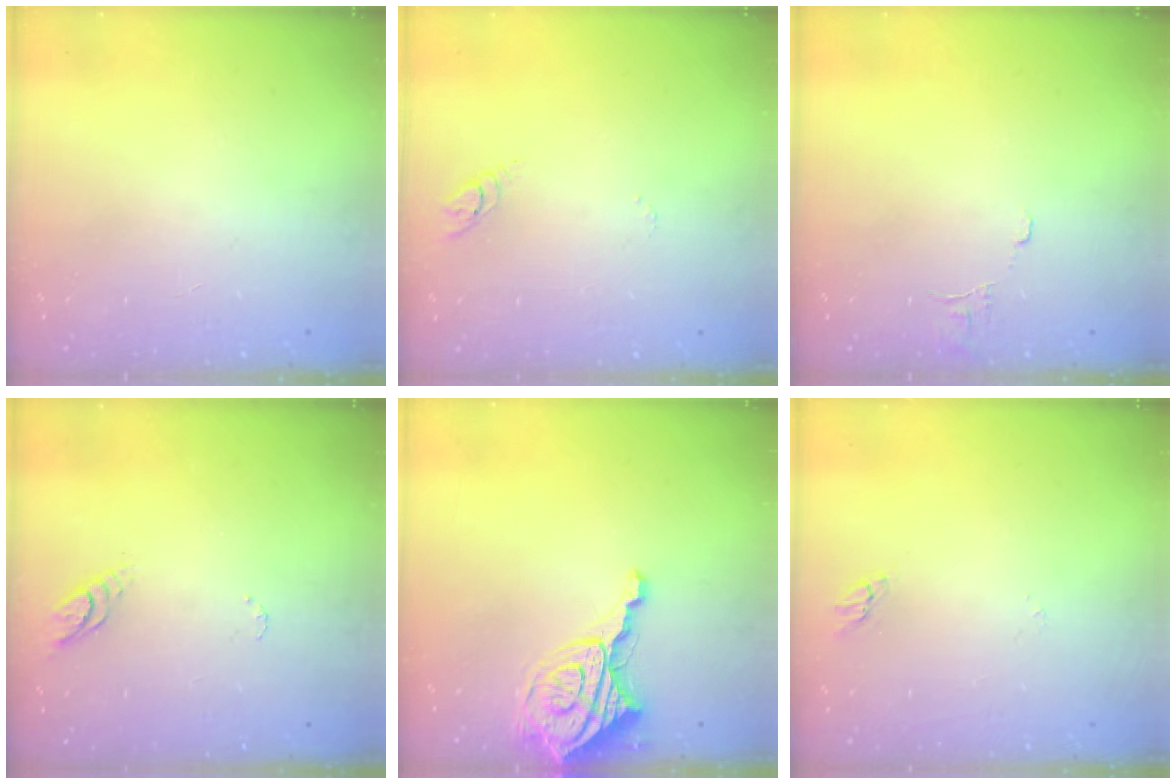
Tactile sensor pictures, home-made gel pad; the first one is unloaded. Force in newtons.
{"total": 2.7, "press": 2.7, "slide": 0.2}
{"total": 5.1, "press": 5.1, "slide": 0.4}
{"total": 3.8, "press": 3.8, "slide": 0.4}
{"total": 14.1, "press": 14.0, "slide": 1.1}
{"total": 2.2, "press": 2.2, "slide": 0.2}